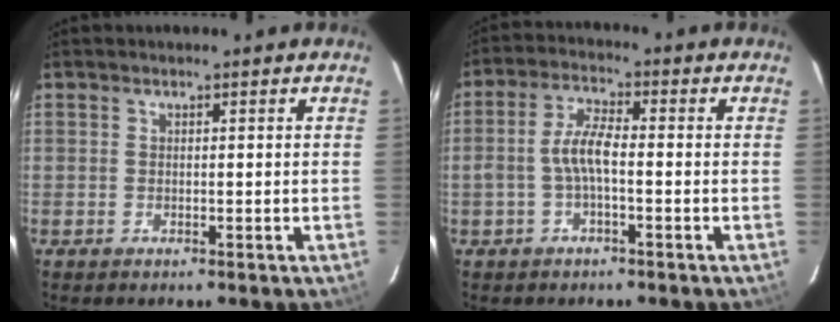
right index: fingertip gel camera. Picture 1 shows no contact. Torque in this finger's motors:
{"motor_torque": [0.50, 0.13, 0.35, 0.13]}